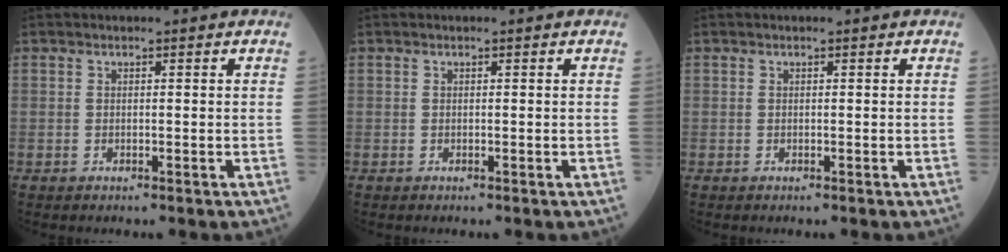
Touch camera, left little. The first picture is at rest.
{"total": 0.0}
{"total": 0.0}